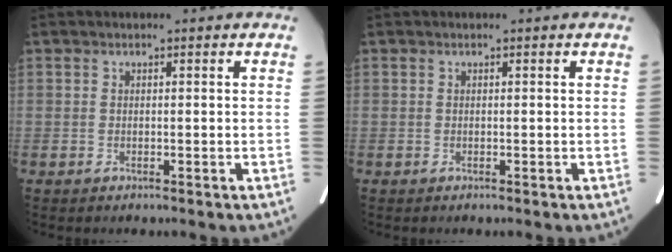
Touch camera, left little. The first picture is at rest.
{"total": 0.0}